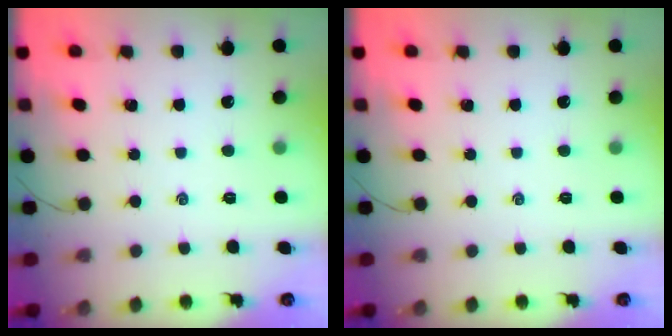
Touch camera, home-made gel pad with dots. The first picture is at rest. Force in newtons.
{"total": 0.0}